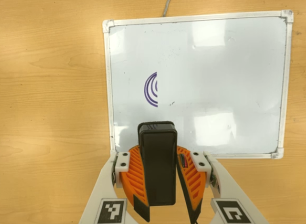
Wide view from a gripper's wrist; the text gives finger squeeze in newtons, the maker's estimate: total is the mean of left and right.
{"total": 12.0, "left": 10.4, "right": 13.6}